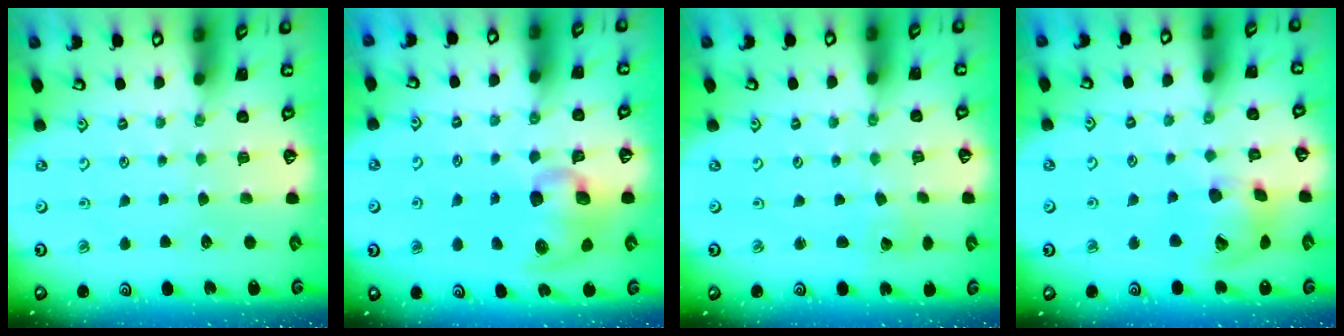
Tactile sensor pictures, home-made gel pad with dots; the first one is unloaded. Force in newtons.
{"total": 11.1, "press": 11.0, "slide": 1.9}
{"total": 1.6, "press": 1.6, "slide": 0.2}
{"total": 14.9, "press": 14.7, "slide": 2.4}